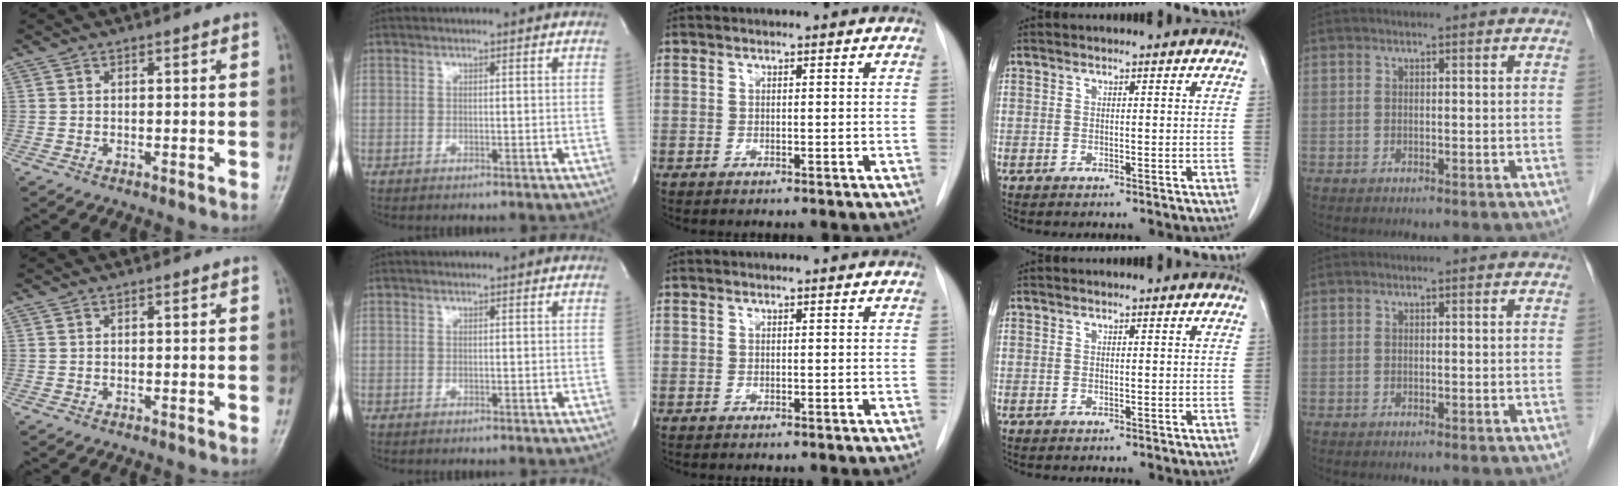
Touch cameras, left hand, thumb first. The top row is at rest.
{}